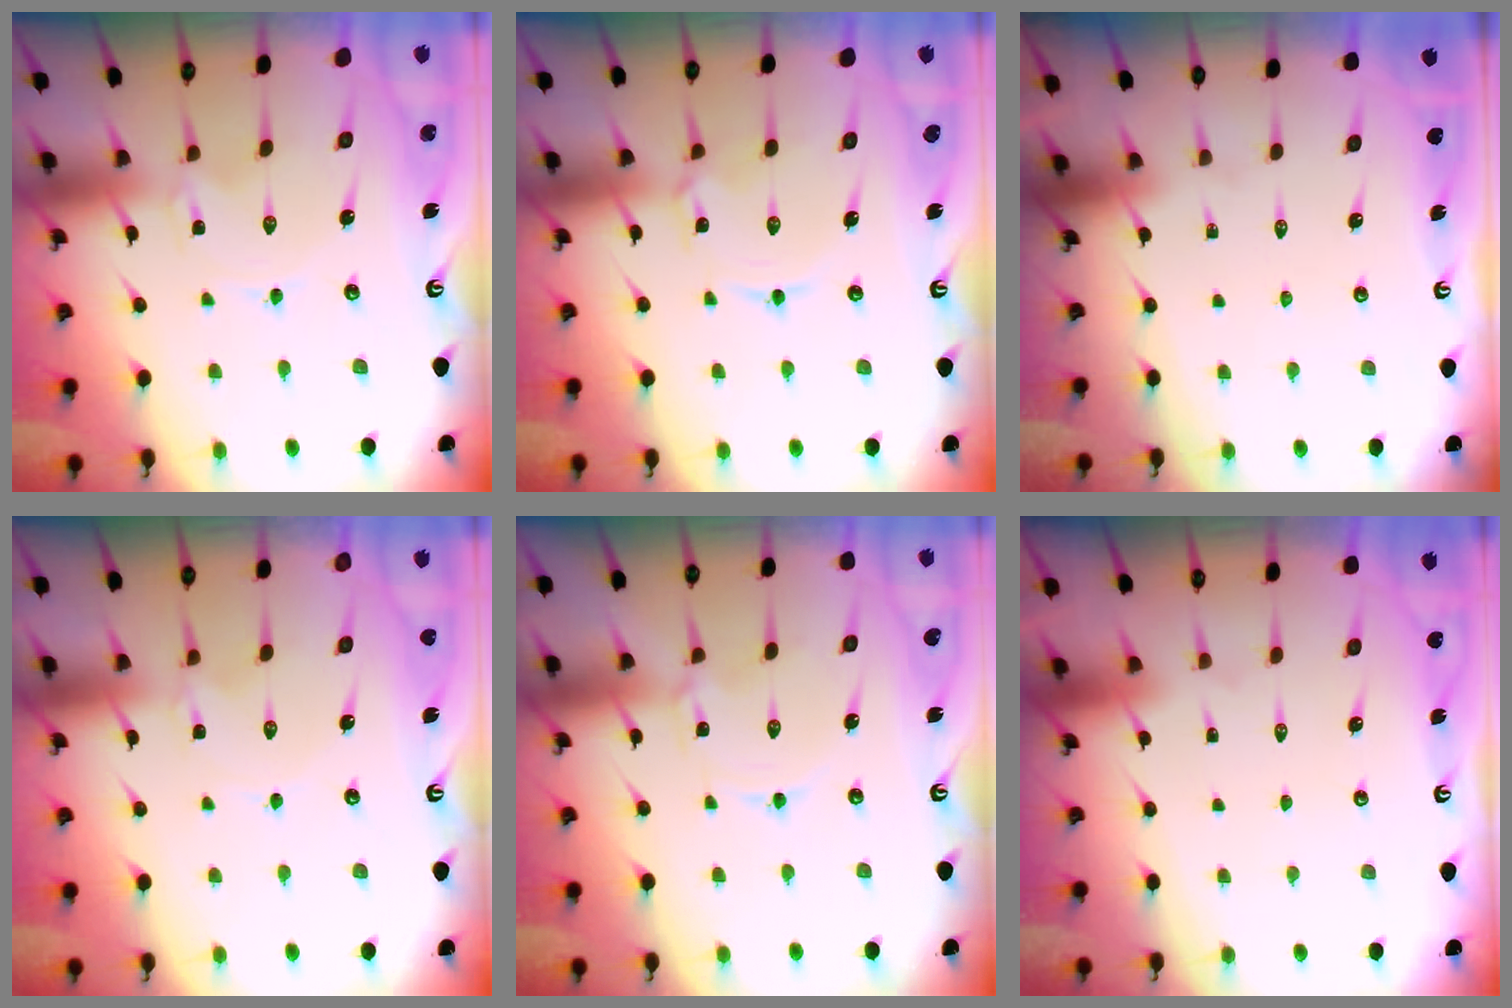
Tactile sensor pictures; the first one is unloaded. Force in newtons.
{"total": 2.2, "press": 2.2, "slide": 0.3}
{"total": 0.0}
{"total": 0.5, "press": 0.5, "slide": 0.2}
{"total": 1.5, "press": 1.5, "slide": 0.3}
{"total": 1.6, "press": 1.6, "slide": 0.1}